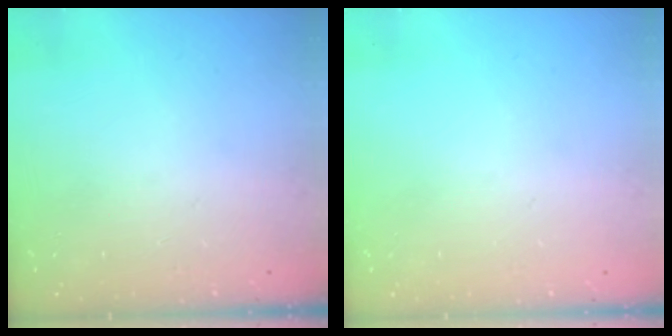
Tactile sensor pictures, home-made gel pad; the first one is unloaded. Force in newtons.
{"total": 0.0}